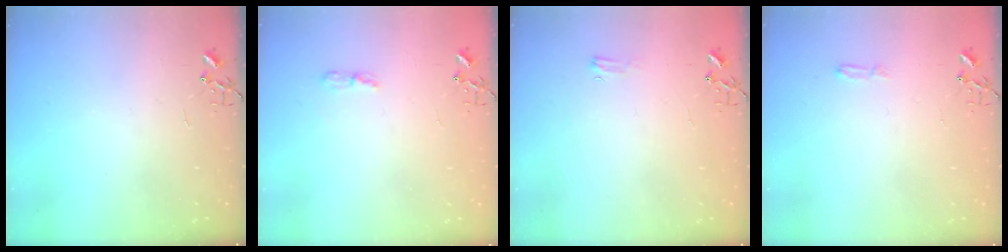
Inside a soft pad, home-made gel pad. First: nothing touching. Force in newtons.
{"total": 4.7, "press": 4.7, "slide": 0.7}
{"total": 4.1, "press": 4.1, "slide": 0.6}
{"total": 4.0, "press": 3.9, "slide": 0.5}